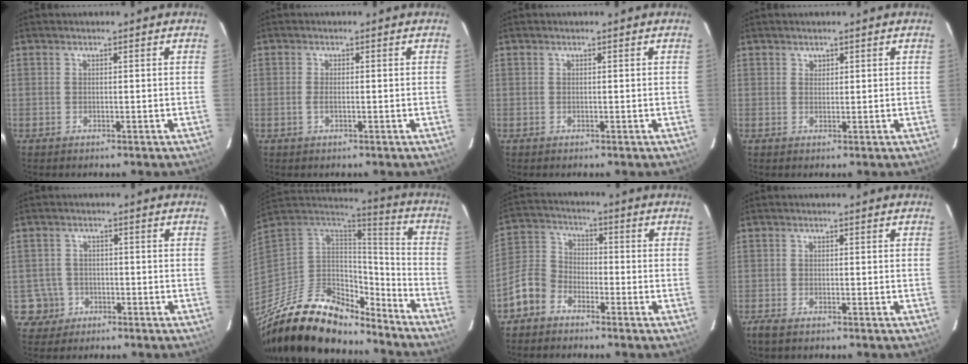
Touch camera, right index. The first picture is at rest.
{"total": 1.5, "force": [-0.4, 0.5, 1.3], "torque": [-0.029, -0.001, -0.007]}
{"total": 0.0}
{"total": 1.0, "force": [0.6, 0.8, 0.1], "torque": [0.001, 0.004, 0.009]}
{"total": 3.9, "force": [-1.3, 3.7, -0.1], "torque": [-0.005, 0.018, -0.020]}
{"total": 26.5, "force": [-19.3, 10.9, 14.4], "torque": [-0.293, -0.017, -0.317]}
{"total": 8.2, "force": [-5.1, 5.7, 3.1], "torque": [-0.080, 0.030, -0.111]}
{"total": 2.6, "force": [-1.8, 0.6, 1.8], "torque": [-0.045, -0.010, -0.035]}